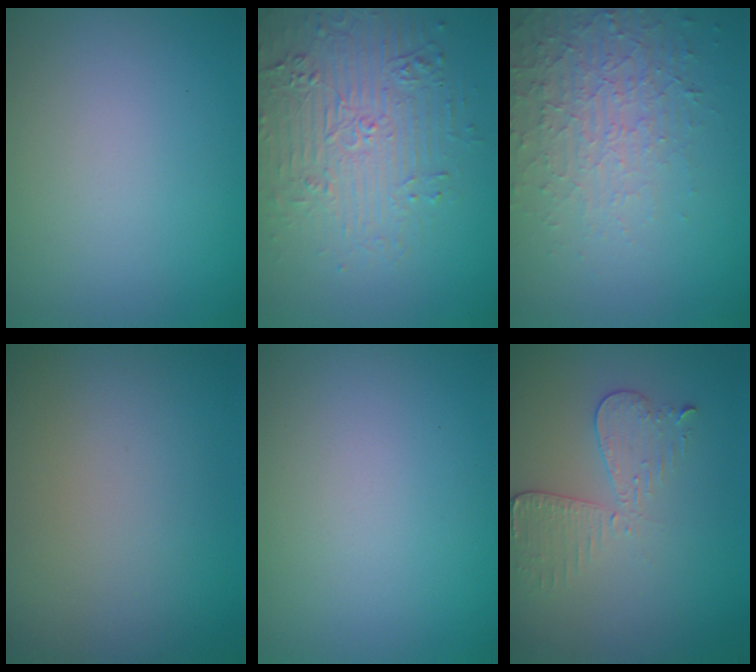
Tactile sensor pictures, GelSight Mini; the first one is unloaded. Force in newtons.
{"total": 4.8, "press": 4.2, "slide": 2.2}
{"total": 5.1, "press": 3.4, "slide": 3.7}
{"total": 0.0}
{"total": 0.0}
{"total": 2.9, "press": 2.7, "slide": 1.2}